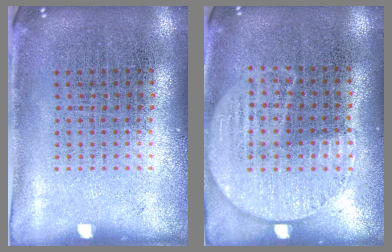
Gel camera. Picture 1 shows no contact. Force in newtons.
{"total": 0.8, "press": 0.6, "slide": 0.5}